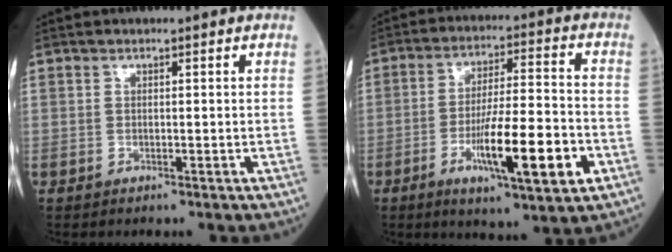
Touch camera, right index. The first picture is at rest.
{"total": 14.1, "force": [-4.9, 1.5, 13.2], "torque": [-0.224, -0.012, -0.077]}